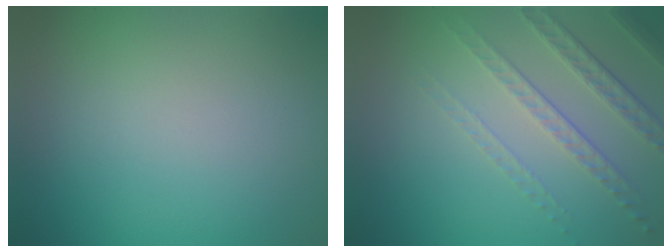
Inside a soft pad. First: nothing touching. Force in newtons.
{"total": 4.6, "press": 3.1, "slide": 3.4}